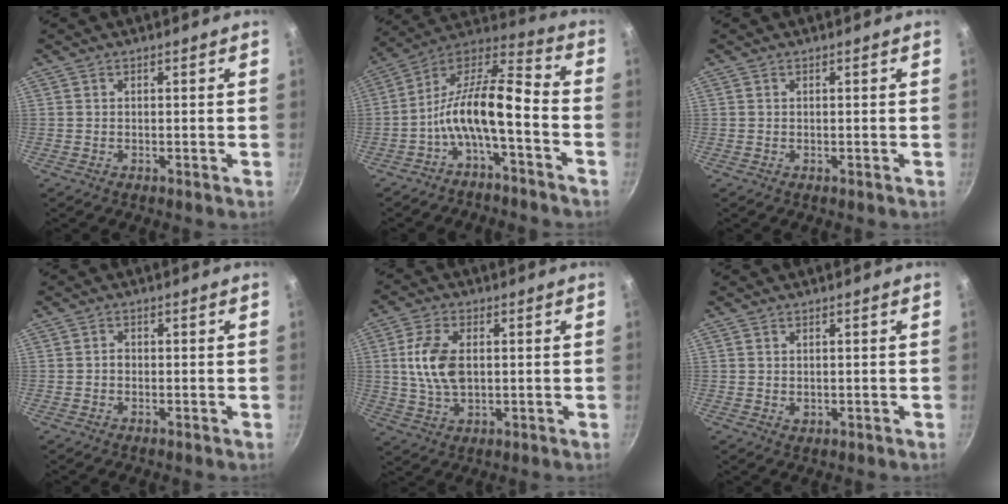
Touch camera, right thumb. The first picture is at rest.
{"total": 13.9, "force": [-5.0, 4.8, 12.1], "torque": [-0.233, 0.063, -0.103]}
{"total": 0.0}
{"total": 1.1, "force": [-0.2, 0.9, 0.6], "torque": [-0.008, 0.005, -0.005]}
{"total": 9.5, "force": [1.1, 5.6, 7.6], "torque": [-0.143, 0.001, 0.019]}
{"total": 0.9, "force": [0.4, 0.7, 0.5], "torque": [-0.005, -0.005, 0.006]}